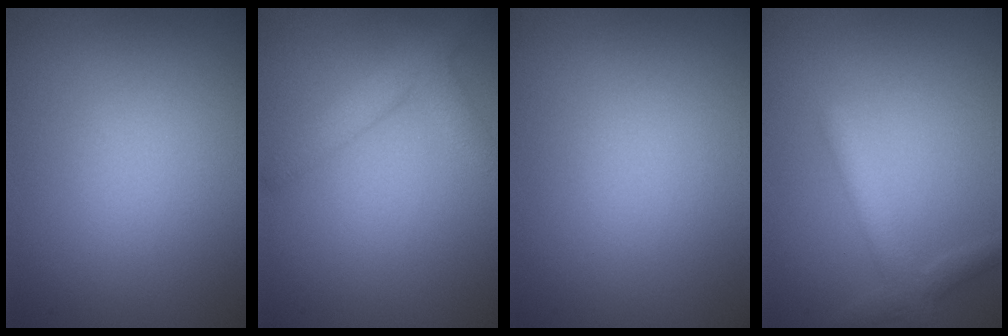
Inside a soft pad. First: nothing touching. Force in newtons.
{"total": 3.1, "press": 3.1, "slide": 0.1}
{"total": 0.0}
{"total": 2.5, "press": 2.5, "slide": 0.1}